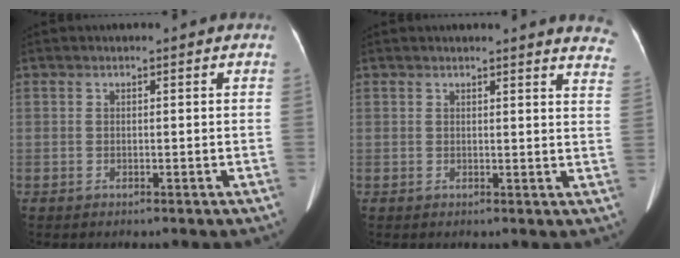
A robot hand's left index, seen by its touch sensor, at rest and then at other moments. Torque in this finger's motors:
{"motor_torque": [0.88, -1.26, 0.11, 0.06]}